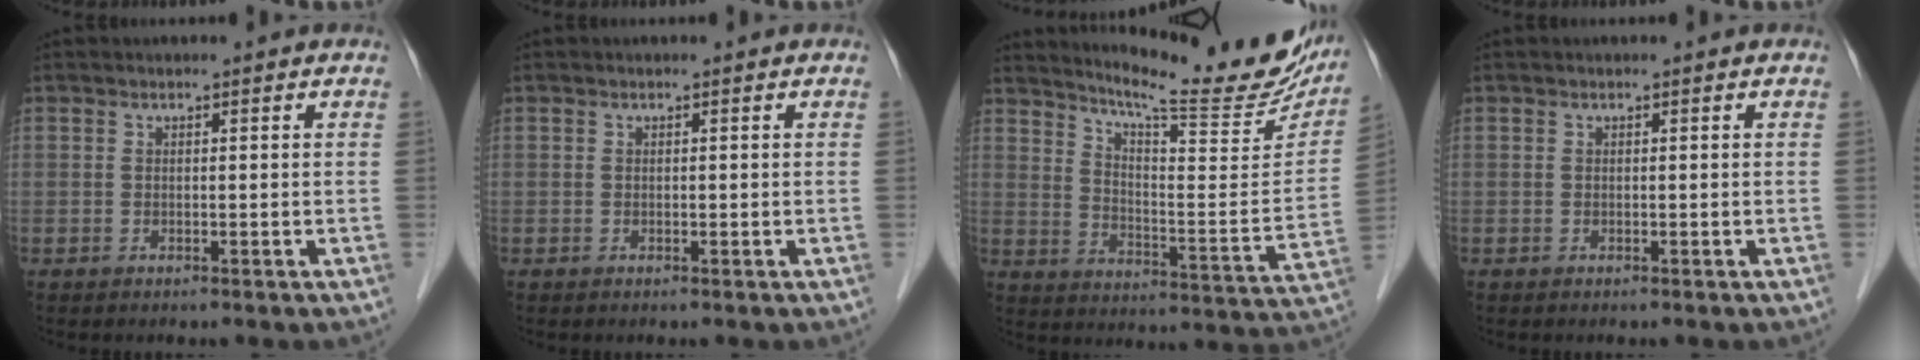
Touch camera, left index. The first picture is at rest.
{"total": 0.0}
{"total": 21.2, "force": [19.1, 1.6, 9.1], "torque": [-0.141, -0.069, 0.252]}
{"total": 0.0}